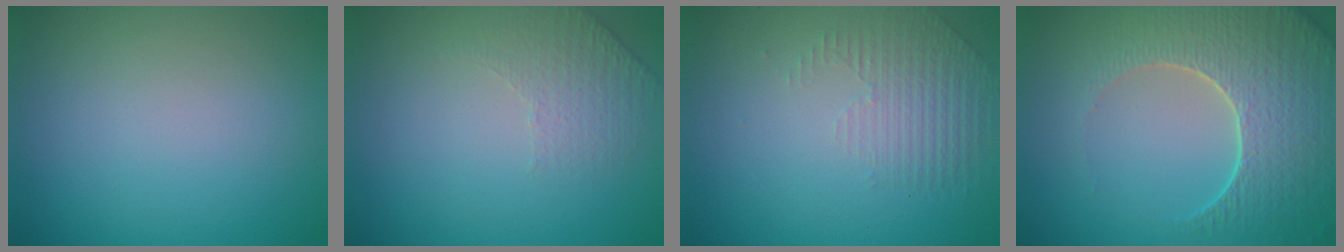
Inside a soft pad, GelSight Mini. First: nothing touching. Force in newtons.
{"total": 1.5, "press": 1.0, "slide": 1.1}
{"total": 1.5, "press": 0.9, "slide": 1.2}
{"total": 6.6, "press": 5.4, "slide": 3.8}